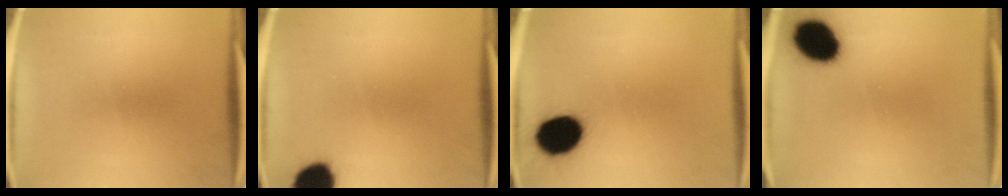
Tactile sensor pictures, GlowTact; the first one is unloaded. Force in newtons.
{"total": 9.4}
{"total": 12.6}
{"total": 12.1}